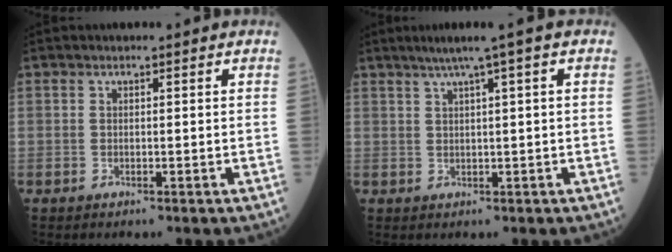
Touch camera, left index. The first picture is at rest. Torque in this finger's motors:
{"motor_torque": [0.05, -0.05, -0.01, 0.01]}